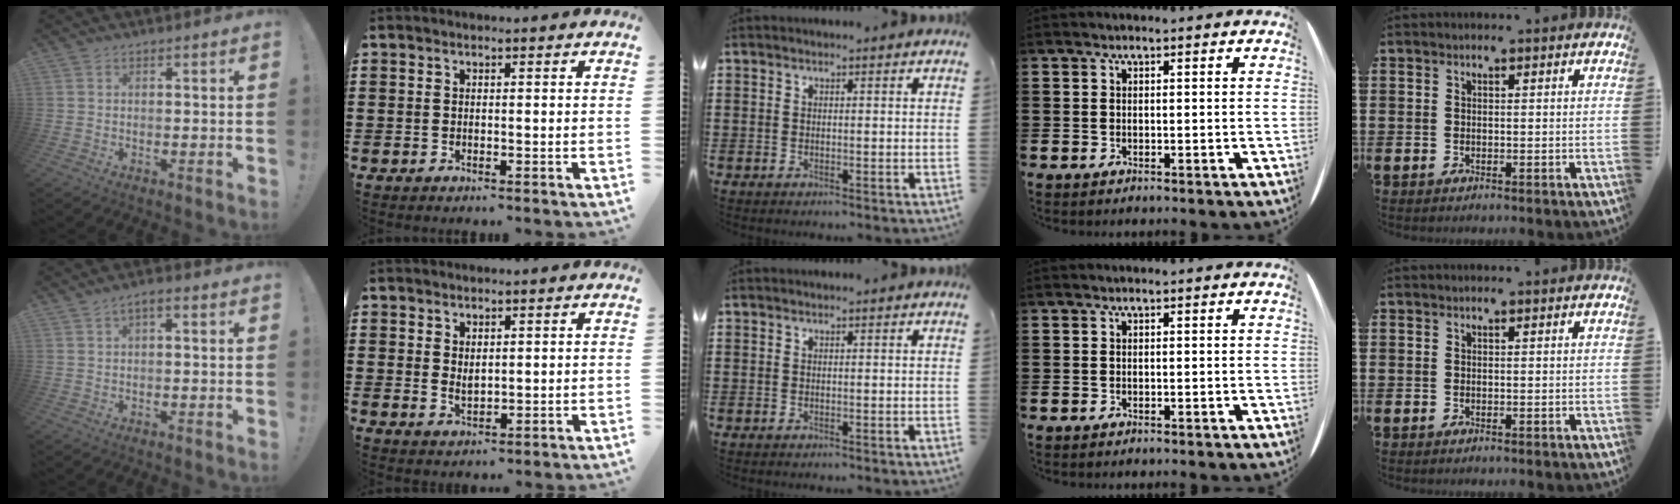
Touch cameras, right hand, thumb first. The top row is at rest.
{"thumb": {"total": 2.2, "force": [0.4, 0.8, 2.0], "torque": [-0.035, 0.004, 0.008]}, "index": {"total": 1.8, "force": [0.9, 1.1, 1.0], "torque": [-0.021, 0.004, 0.017]}}